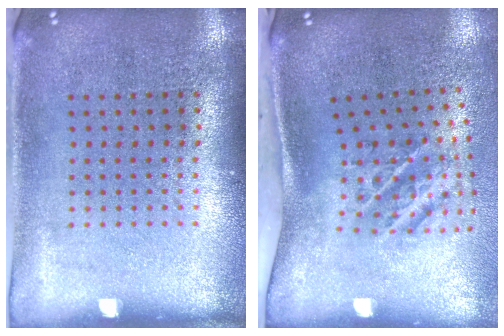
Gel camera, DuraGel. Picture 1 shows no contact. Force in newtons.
{"total": 2.3, "press": 1.3, "slide": 1.9}